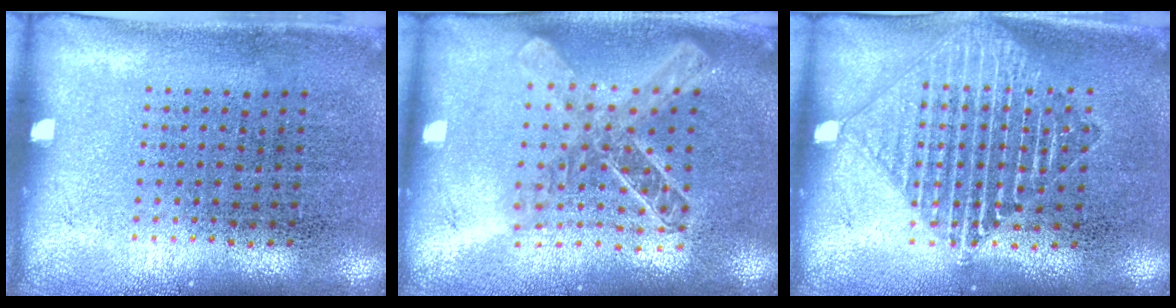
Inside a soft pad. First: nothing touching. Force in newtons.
{"total": 1.9, "press": 1.6, "slide": 1.0}
{"total": 1.7, "press": 1.7, "slide": 0.2}